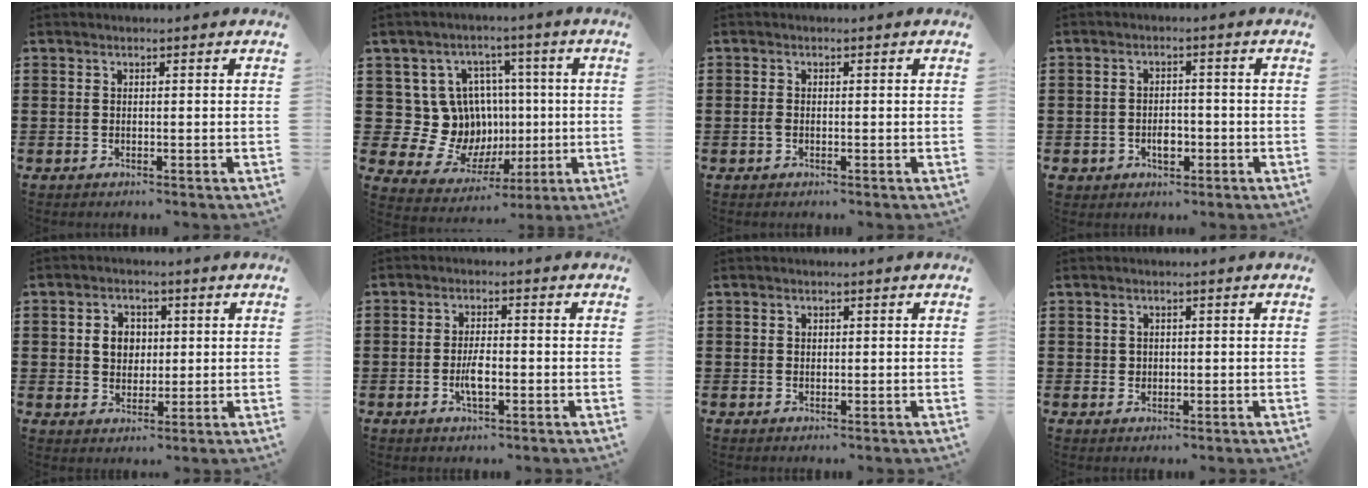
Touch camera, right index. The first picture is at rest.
{"total": 12.1, "force": [1.0, 11.3, 4.2], "torque": [-0.113, -0.009, 0.033]}
{"total": 1.0, "force": [-0.4, 0.5, 0.7], "torque": [-0.022, -0.003, -0.010]}
{"total": 3.3, "force": [-1.4, 2.3, 1.9], "torque": [-0.032, -0.003, -0.028]}
{"total": 4.3, "force": [0.5, 3.7, 2.1], "torque": [-0.047, 0.011, 0.004]}
{"total": 3.8, "force": [-1.0, 1.1, 3.5], "torque": [-0.077, -0.008, -0.021]}
{"total": 0.6, "force": [0.3, 0.6, 0.1], "torque": [-0.004, 0.004, 0.006]}
{"total": 1.2, "force": [0.4, 1.1, 0.3], "torque": [-0.009, 0.007, 0.007]}